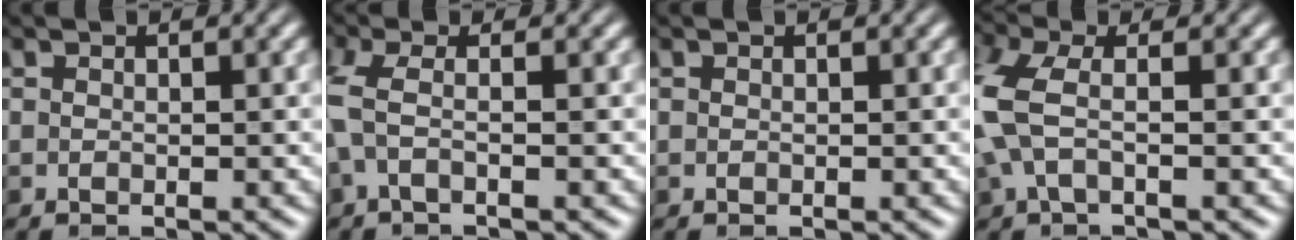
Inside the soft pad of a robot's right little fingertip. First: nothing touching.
{"total": 2.1, "force": [-0.2, 0.4, 2.0], "torque": [-0.059, 0.007, -0.008]}
{"total": 0.0}
{"total": 4.6, "force": [-0.2, 2.2, 4.1], "torque": [-0.119, 0.010, -0.008]}